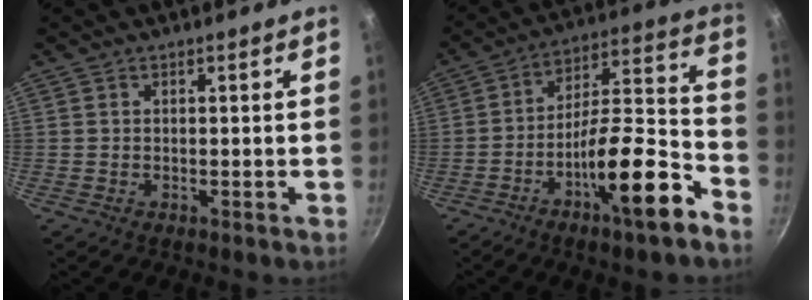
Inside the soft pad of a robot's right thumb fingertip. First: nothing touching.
{"total": 16.9, "force": [-8.9, 4.4, 13.8], "torque": [-0.193, 0.070, -0.146]}